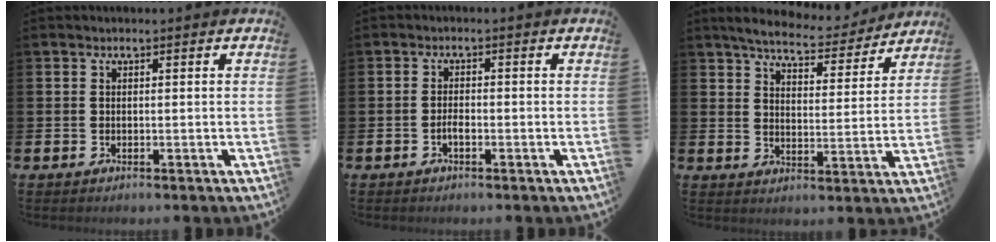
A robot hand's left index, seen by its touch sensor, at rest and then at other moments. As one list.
[{"total": 1.5, "force": [-0.6, 0.6, 1.2], "torque": [-0.024, 0.002, -0.013]}, {"total": 6.5, "force": [6.3, 1.0, 1.4], "torque": [-0.043, -0.041, 0.107]}]